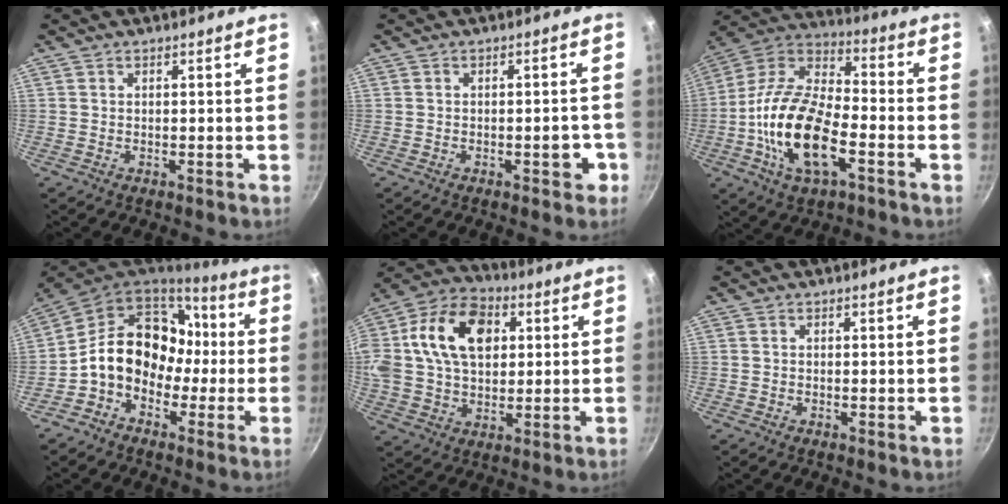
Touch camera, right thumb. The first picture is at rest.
{"total": 3.5, "force": [-1.4, 1.6, 2.8], "torque": [-0.018, 0.014, -0.021]}
{"total": 18.5, "force": [-5.9, 8.8, 15.2], "torque": [-0.282, 0.036, -0.127]}
{"total": 16.9, "force": [-0.9, 13.4, 10.3], "torque": [-0.131, 0.059, -0.030]}
{"total": 21.7, "force": [4.9, 15.0, 14.9], "torque": [-0.266, 0.025, 0.073]}
{"total": 0.0}